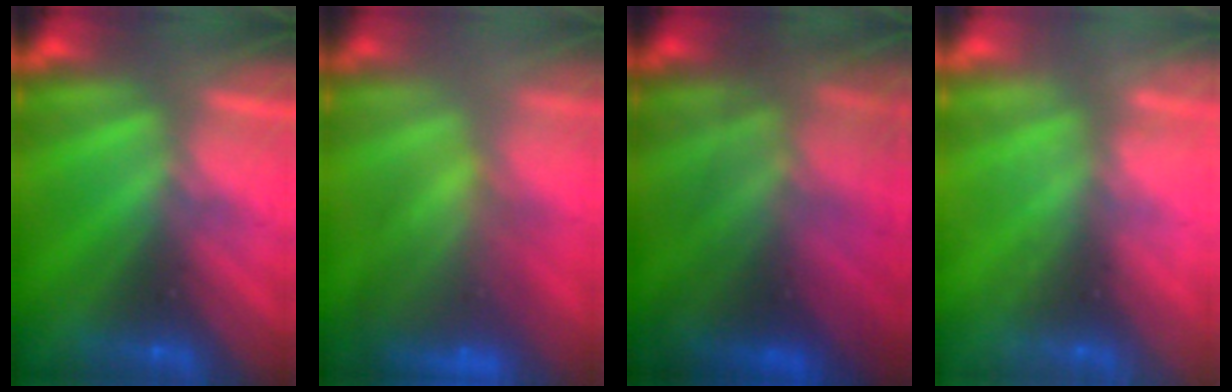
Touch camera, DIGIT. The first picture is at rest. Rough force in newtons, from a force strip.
{"total": 7.3}
{"total": 9.3}
{"total": 2.1}